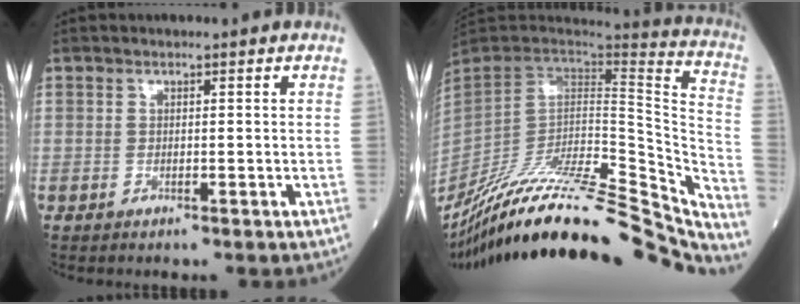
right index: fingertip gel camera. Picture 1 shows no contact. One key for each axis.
{"total": 39.6, "fx": -34.1, "fy": 5.5, "fz": 19.3, "tx": -0.256, "ty": -0.050, "tz": -0.484}